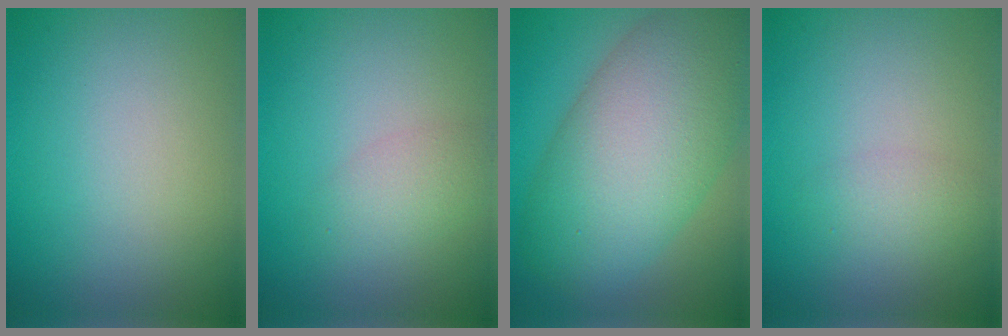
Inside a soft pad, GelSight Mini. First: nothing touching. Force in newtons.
{"total": 2.2, "press": 2.2, "slide": 0.1}
{"total": 11.8, "press": 11.8, "slide": 0.7}
{"total": 1.6, "press": 1.5, "slide": 0.2}